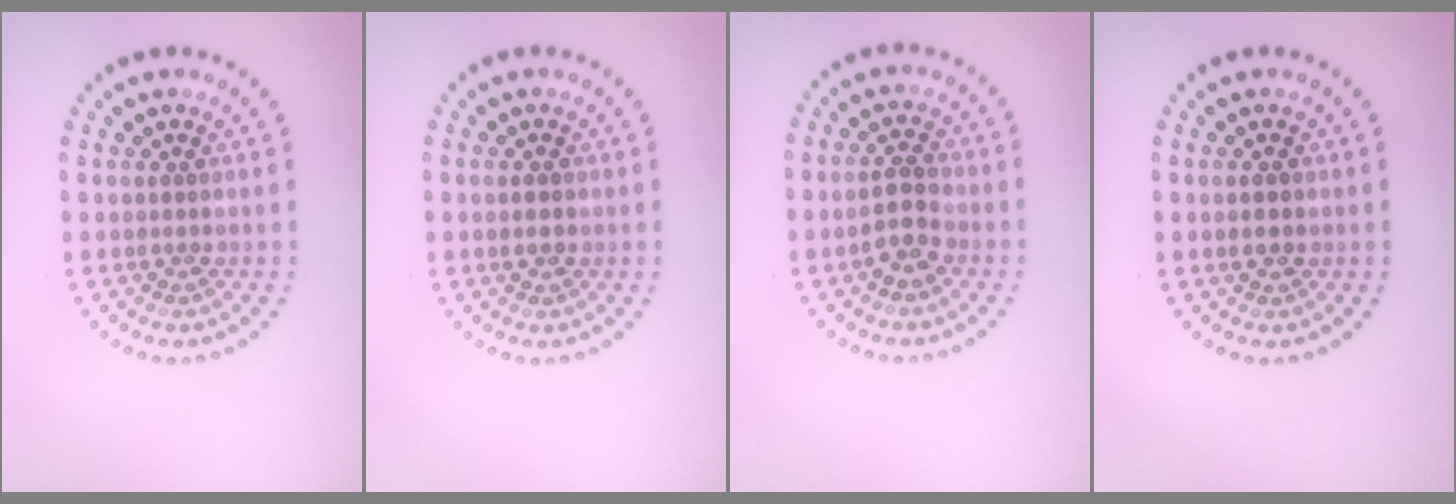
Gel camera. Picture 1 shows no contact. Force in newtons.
{"total": 1.5, "press": 1.4, "slide": 0.2}
{"total": 2.8, "press": 2.8, "slide": 0.5}
{"total": 1.7, "press": 1.7, "slide": 0.2}